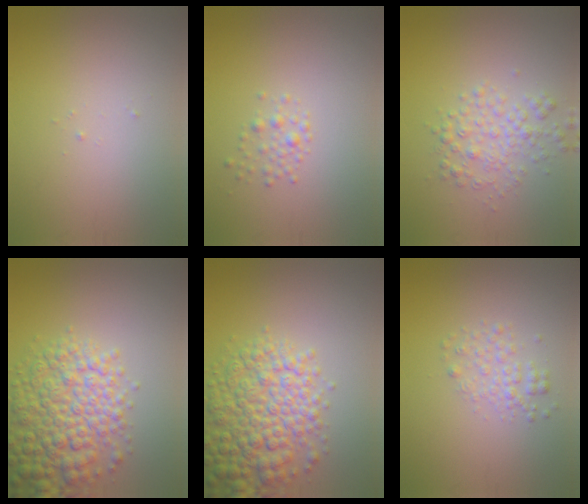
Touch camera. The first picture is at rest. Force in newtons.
{"total": 1.3, "press": 1.3, "slide": 0.0}
{"total": 2.9, "press": 2.9, "slide": 0.0}
{"total": 7.3, "press": 7.3, "slide": 0.2}
{"total": 7.3, "press": 7.3, "slide": 0.2}
{"total": 1.9, "press": 1.9, "slide": 0.1}